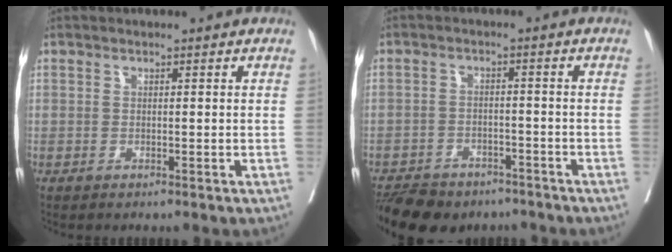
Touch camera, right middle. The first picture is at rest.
{"total": 12.0, "force": [-9.5, 5.8, 4.4], "torque": [-0.086, -0.004, -0.133]}